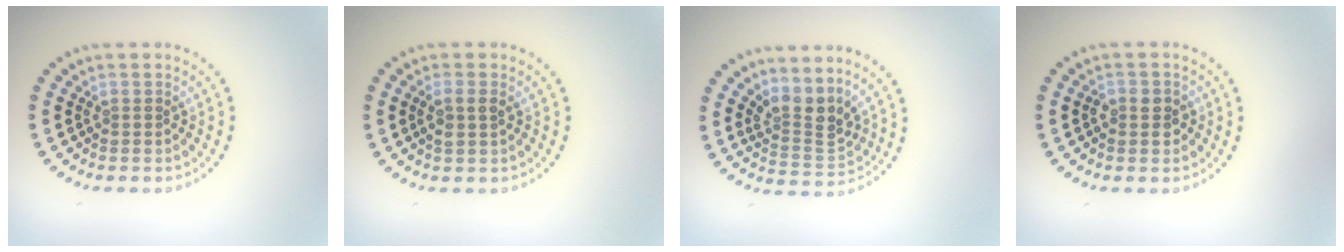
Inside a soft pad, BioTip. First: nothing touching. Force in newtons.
{"total": 1.8, "press": 1.7, "slide": 0.7}
{"total": 3.2, "press": 2.4, "slide": 2.0}
{"total": 1.9, "press": 1.8, "slide": 0.5}